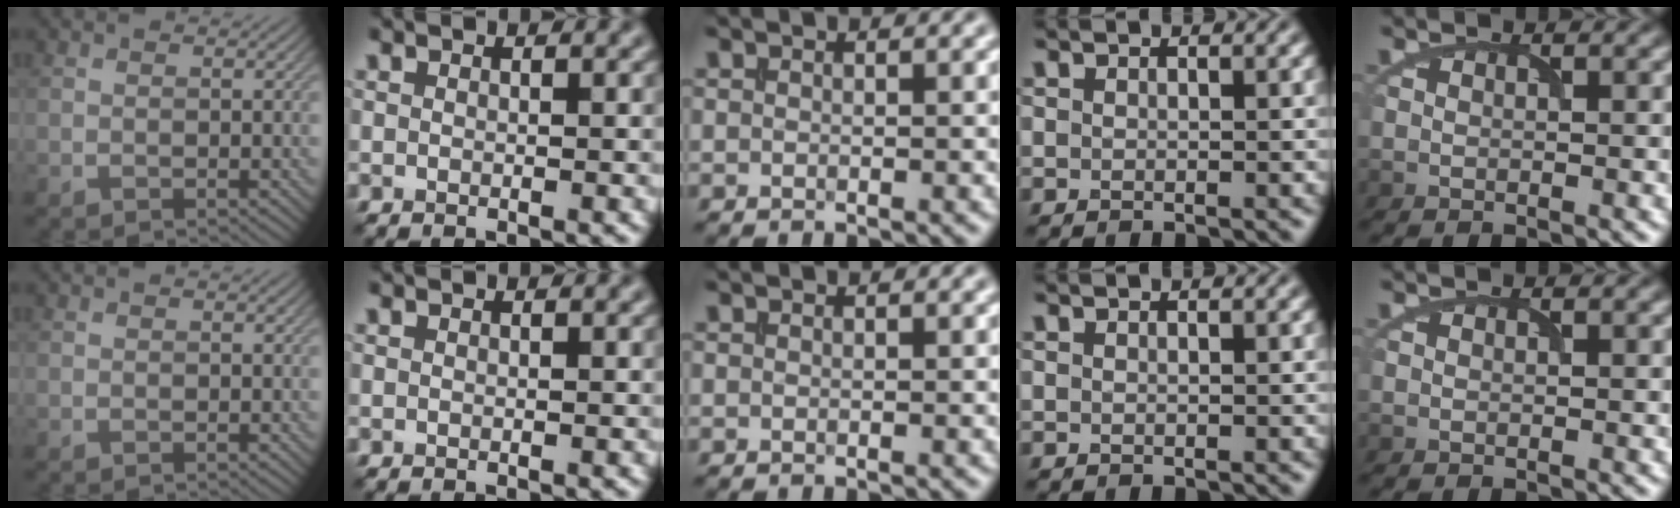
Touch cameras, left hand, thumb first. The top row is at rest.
{}